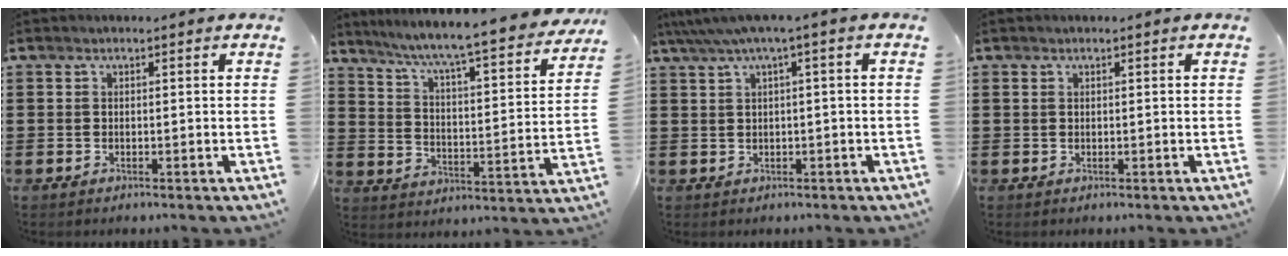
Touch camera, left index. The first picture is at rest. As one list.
[{"total": 6.2, "force": [5.4, -0.8, 2.9], "torque": [-0.081, -0.051, 0.082]}, {"total": 3.0, "force": [0.2, -0.1, 3.0], "torque": [-0.055, -0.004, 0.000]}, {"total": 0.5, "force": [0.3, 0.3, 0.3], "torque": [-0.008, 0.003, 0.005]}]